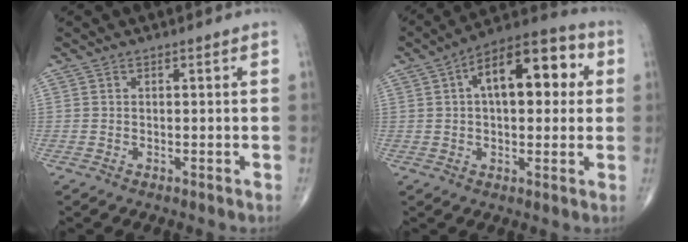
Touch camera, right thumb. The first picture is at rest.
{"total": 16.4, "force": [3.7, 8.3, 13.7], "torque": [-0.165, 0.030, 0.046]}